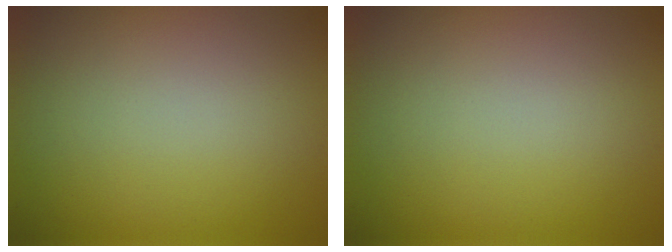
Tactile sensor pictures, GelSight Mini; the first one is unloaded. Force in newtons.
{"total": 0.0}